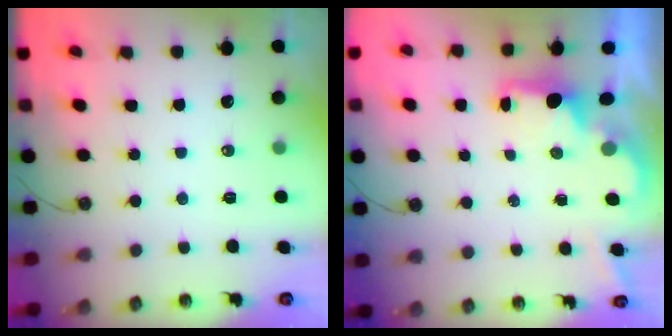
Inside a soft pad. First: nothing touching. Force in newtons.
{"total": 1.7, "press": 1.6, "slide": 0.7}